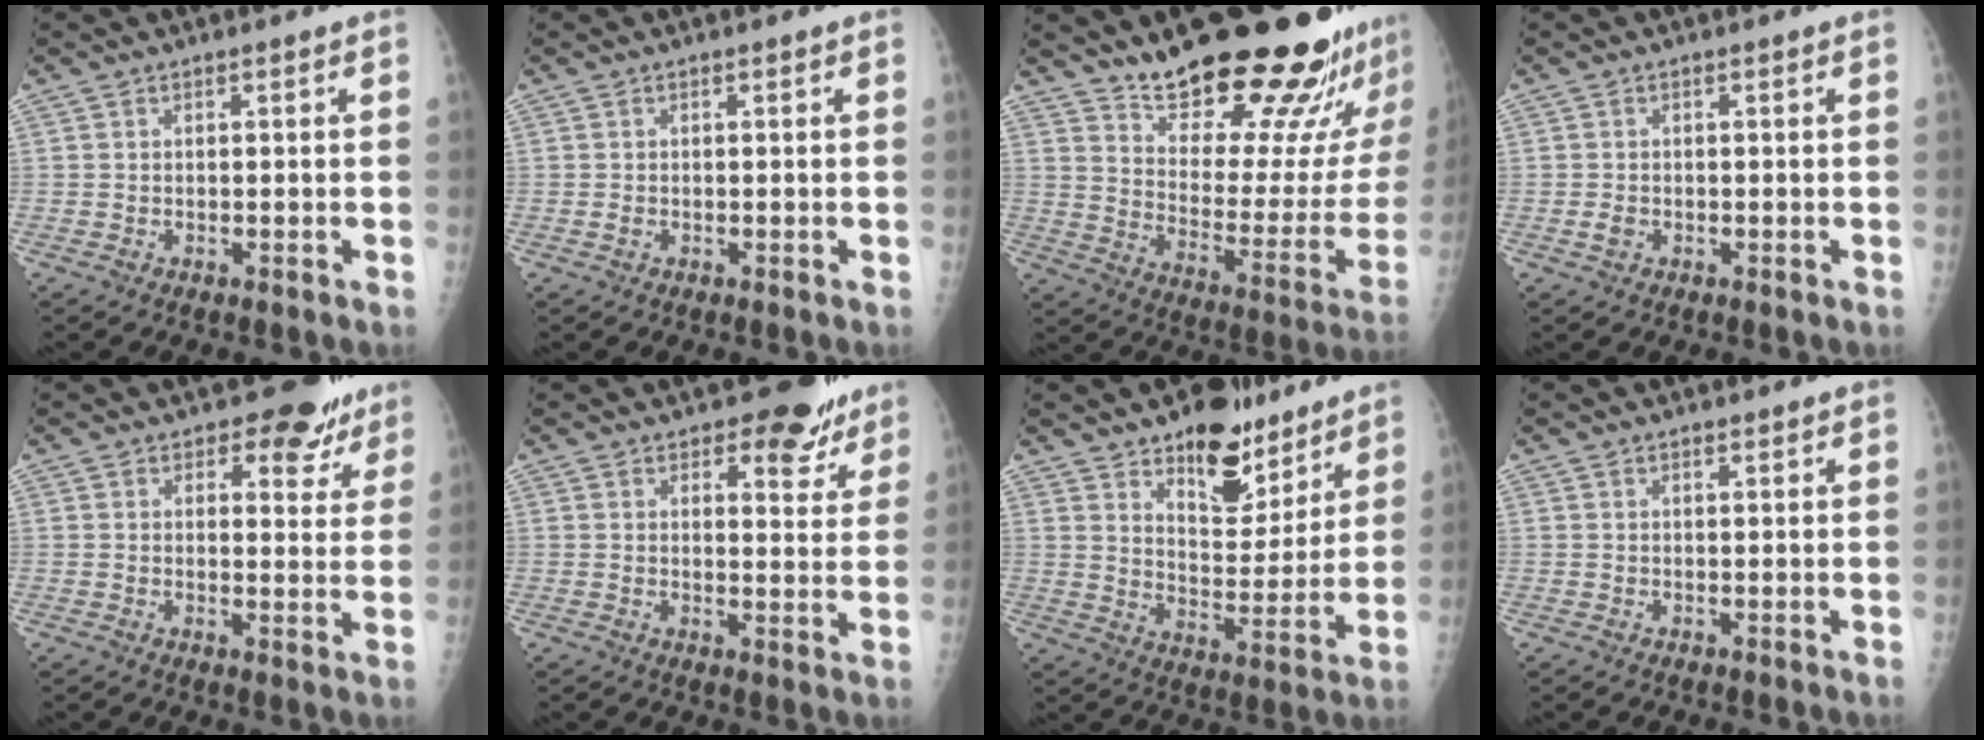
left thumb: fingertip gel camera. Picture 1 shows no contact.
{"total": 0.7, "force": [-0.1, 0.5, 0.4], "torque": [-0.006, 0.000, -0.001]}
{"total": 27.7, "force": [22.8, 6.8, 14.2], "torque": [-0.173, -0.160, 0.315]}
{"total": 1.4, "force": [-0.4, 1.1, 0.8], "torque": [-0.012, 0.001, -0.006]}
{"total": 7.8, "force": [5.8, 4.4, 2.7], "torque": [0.007, -0.035, 0.063]}
{"total": 8.2, "force": [6.2, 4.2, 3.4], "torque": [-0.004, -0.038, 0.073]}
{"total": 14.1, "force": [10.1, 7.0, 6.8], "torque": [-0.051, -0.071, 0.164]}
{"total": 1.0, "force": [0.7, 0.5, 0.5], "torque": [-0.004, -0.004, 0.010]}